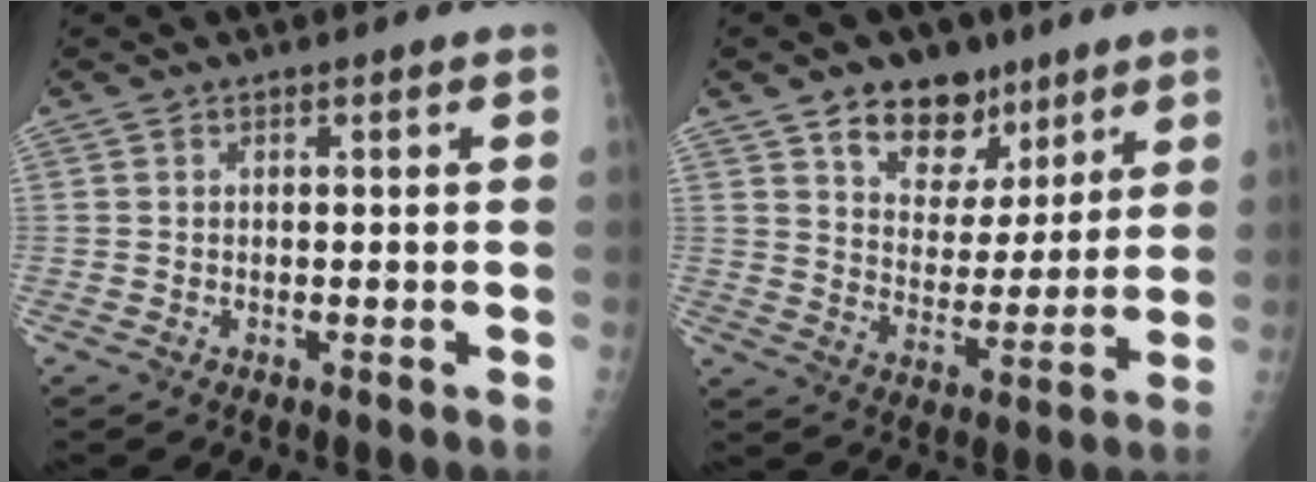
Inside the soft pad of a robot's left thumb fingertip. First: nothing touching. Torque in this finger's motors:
{"motor_torque": [1.04, 1.04, 0.44, -0.35, 0.01]}